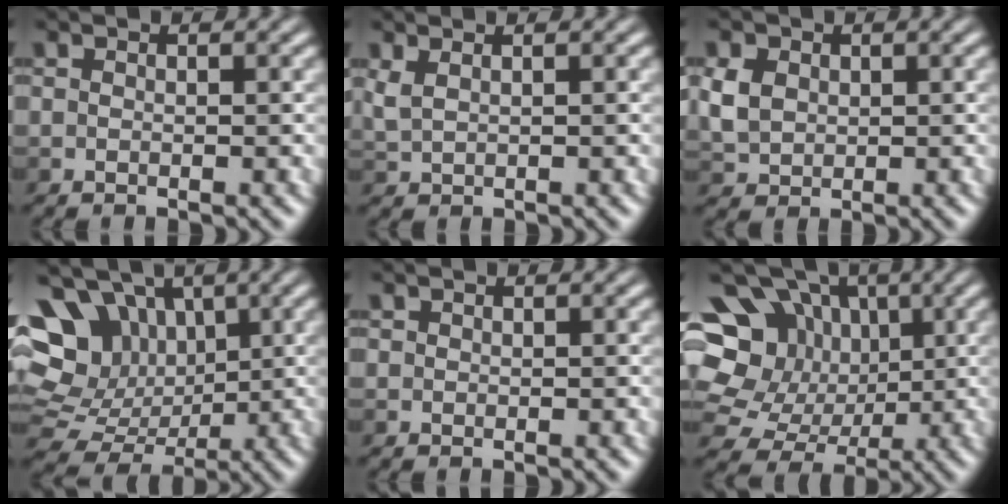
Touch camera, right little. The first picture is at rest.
{"total": 2.2, "force": [0.9, 1.0, 1.7], "torque": [-0.048, 0.002, 0.020]}
{"total": 3.4, "force": [0.5, 2.8, 1.8], "torque": [-0.057, 0.000, 0.010]}
{"total": 10.9, "force": [3.3, 8.4, 6.0], "torque": [-0.140, 0.027, 0.060]}
{"total": 0.0}
{"total": 12.5, "force": [3.8, 9.5, 7.2], "torque": [-0.152, 0.034, 0.055]}